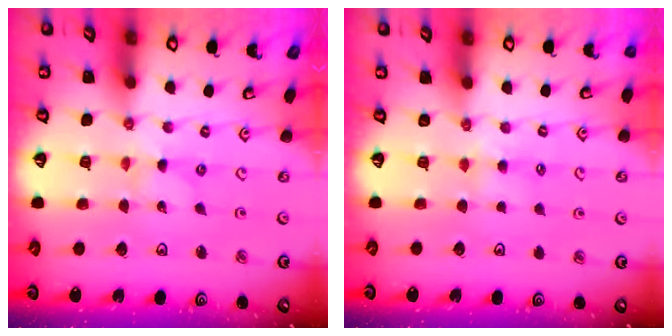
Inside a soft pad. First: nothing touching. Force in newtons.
{"total": 4.3, "press": 4.2, "slide": 0.6}